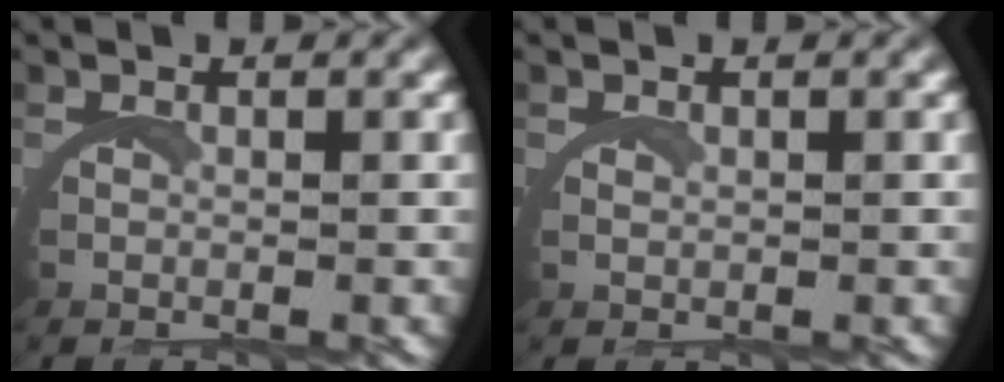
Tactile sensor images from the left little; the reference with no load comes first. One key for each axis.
{"total": 0.9, "fx": 0.9, "fy": -0.2, "fz": 0.0, "tx": -0.005, "ty": -0.003, "tz": 0.019}